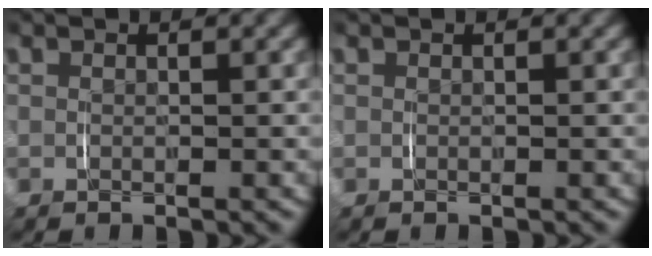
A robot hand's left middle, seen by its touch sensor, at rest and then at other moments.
{"total": 0.0}